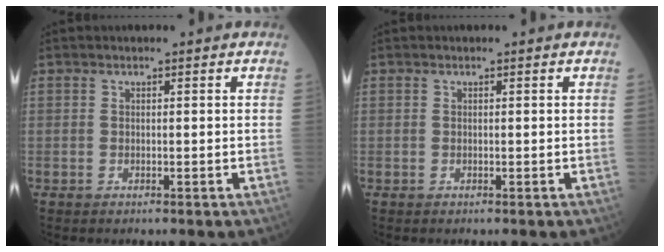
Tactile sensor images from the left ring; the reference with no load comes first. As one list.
[{"total": 0.0}]